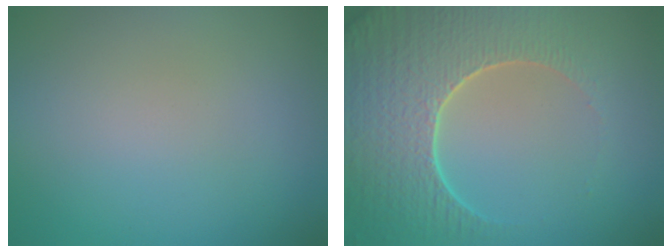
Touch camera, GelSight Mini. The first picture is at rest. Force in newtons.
{"total": 8.1, "press": 6.1, "slide": 5.3}